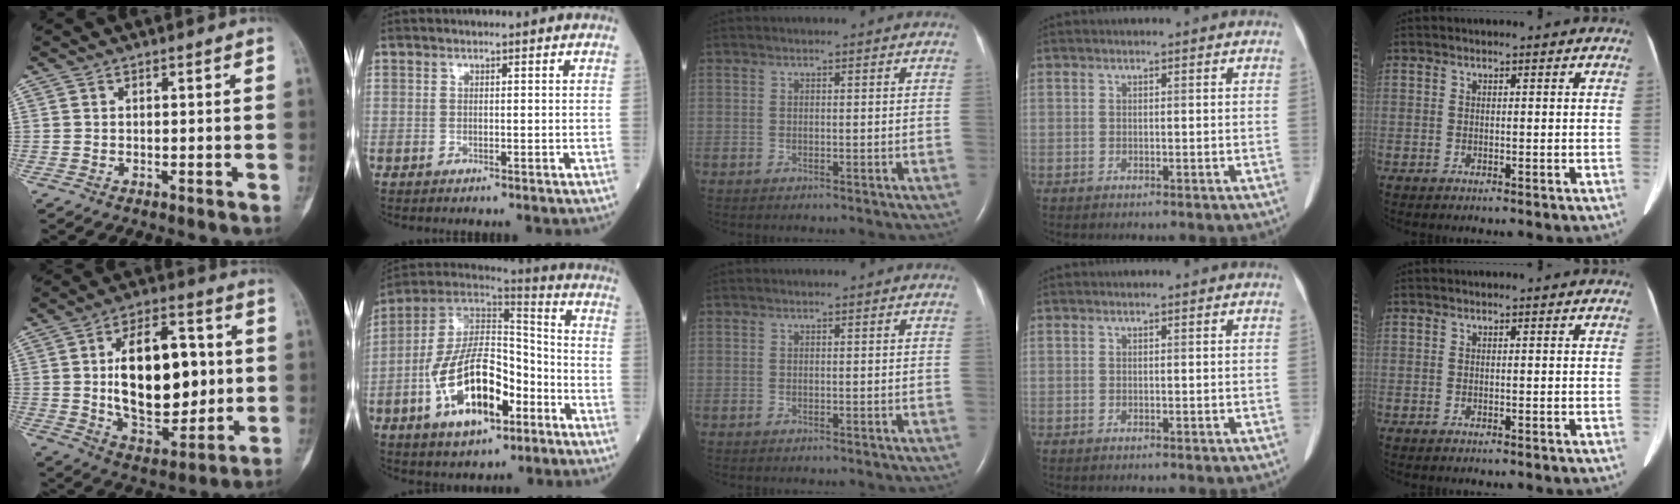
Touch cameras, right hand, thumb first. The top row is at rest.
{"thumb": {"total": 21.0, "force": [1.6, 11.9, 17.2], "torque": [-0.232, -0.004, 0.035]}, "index": {"total": 17.9, "force": [-6.7, 7.8, 14.6], "torque": [-0.276, 0.013, -0.114]}}